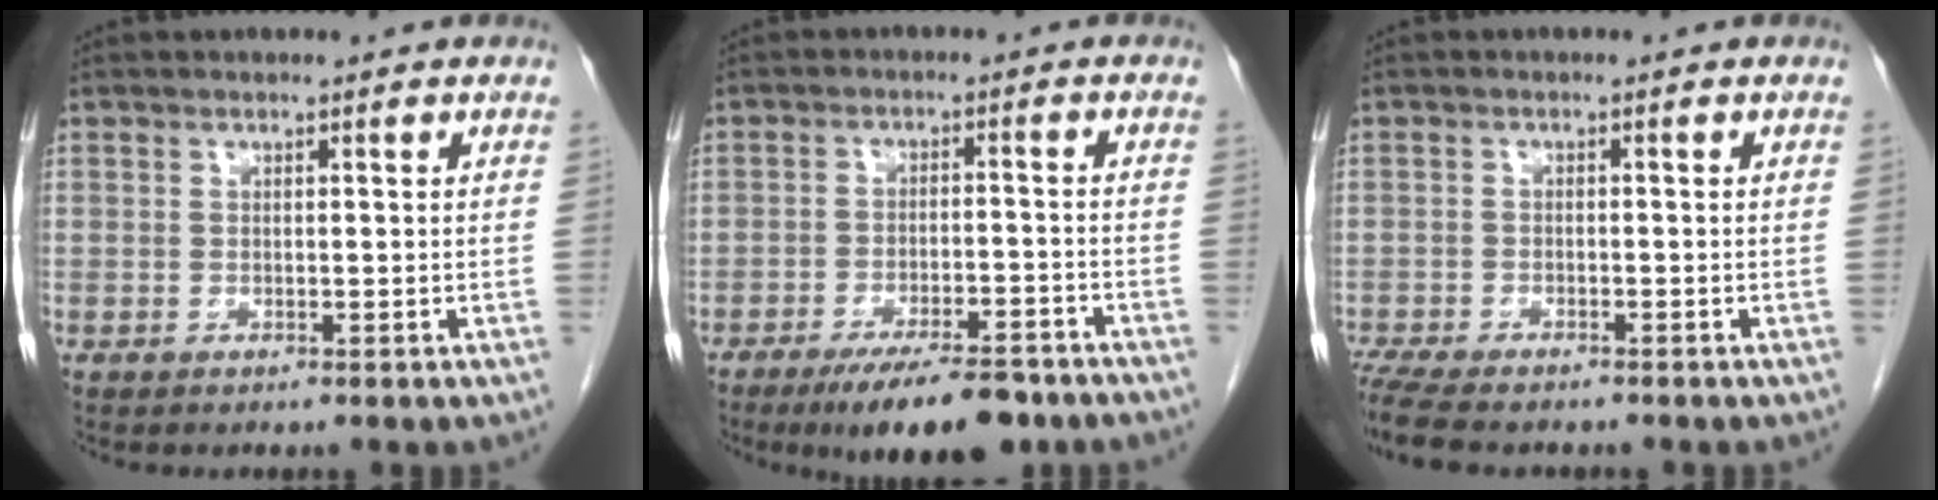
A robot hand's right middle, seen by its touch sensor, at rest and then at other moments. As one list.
[{"total": 10.7, "force": [-8.2, 2.8, 6.4], "torque": [-0.090, -0.011, -0.127]}, {"total": 8.4, "force": [-7.1, 2.1, 4.1], "torque": [-0.070, -0.012, -0.113]}]